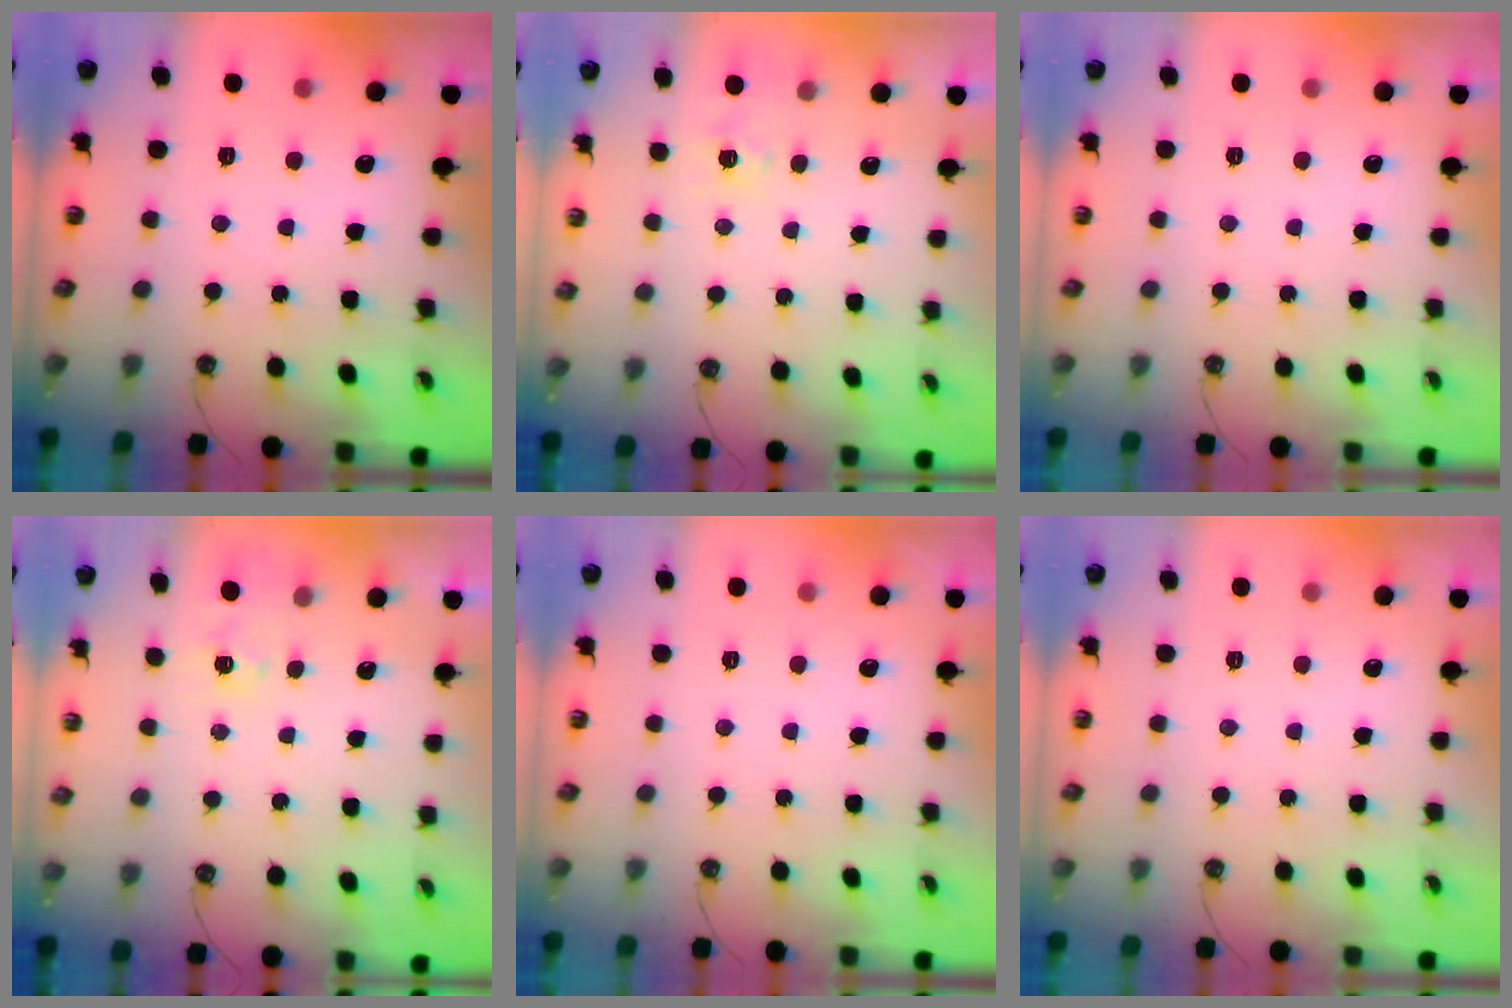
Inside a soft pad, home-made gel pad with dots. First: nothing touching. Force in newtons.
{"total": 3.9, "press": 3.9, "slide": 0.5}
{"total": 0.0}
{"total": 2.6, "press": 2.6, "slide": 0.4}
{"total": 0.0}
{"total": 0.0}